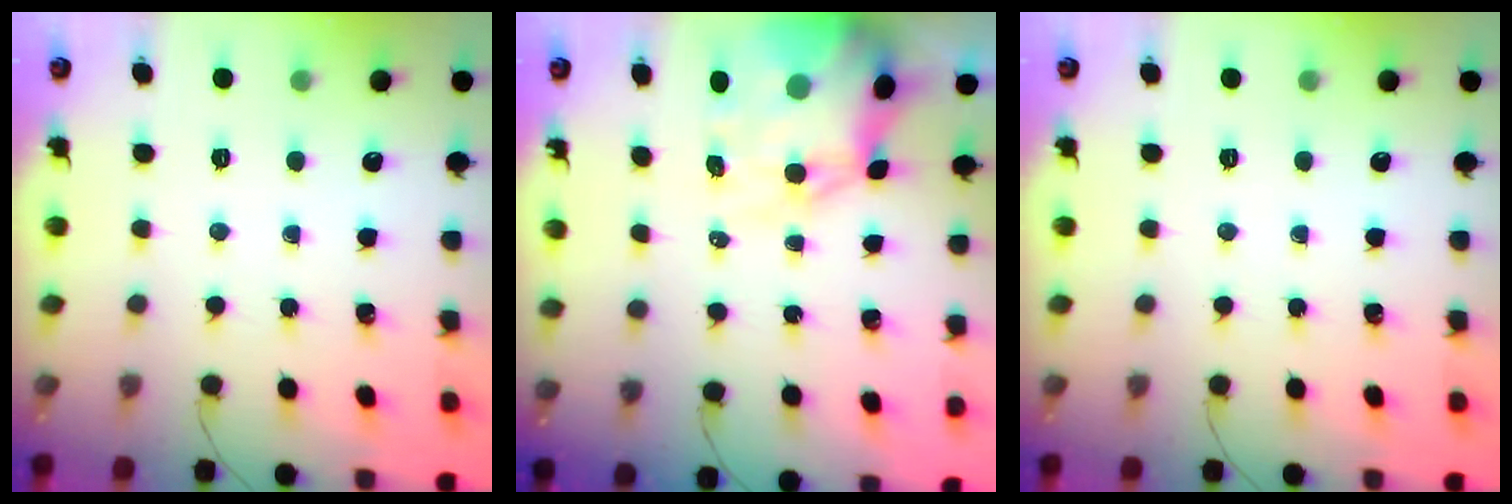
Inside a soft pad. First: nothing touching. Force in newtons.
{"total": 13.5, "press": 13.1, "slide": 3.4}
{"total": 0.0}